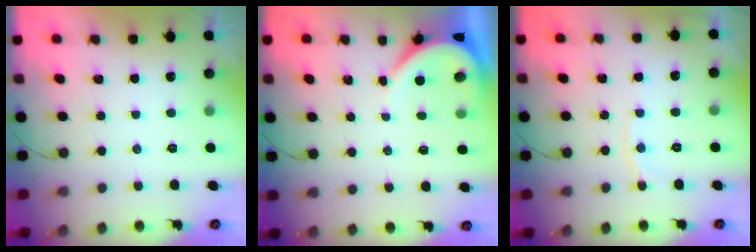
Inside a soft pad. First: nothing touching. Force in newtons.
{"total": 3.4, "press": 3.4, "slide": 0.5}
{"total": 4.7, "press": 4.6, "slide": 0.5}